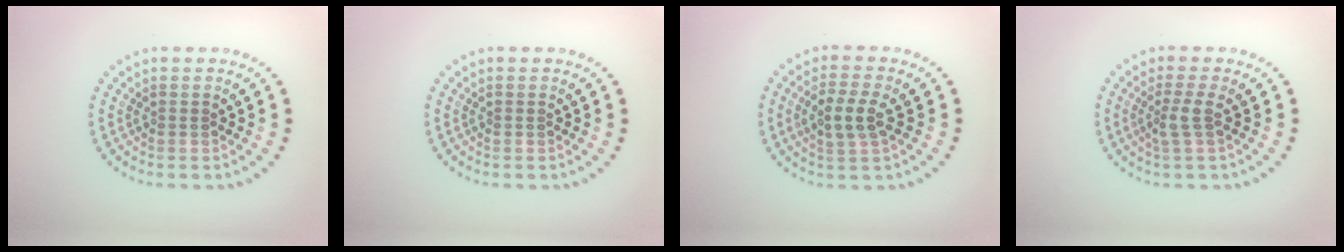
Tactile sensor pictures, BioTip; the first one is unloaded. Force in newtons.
{"total": 0.0}
{"total": 3.0, "press": 2.9, "slide": 0.8}
{"total": 1.8, "press": 1.4, "slide": 1.0}